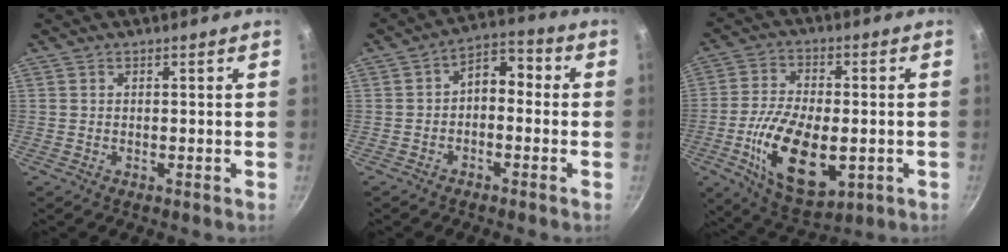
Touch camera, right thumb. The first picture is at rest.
{"total": 6.9, "force": [-0.4, 4.4, 5.3], "torque": [-0.059, 0.037, -0.021]}
{"total": 16.7, "force": [-3.9, 8.3, 13.9], "torque": [-0.244, -0.004, -0.055]}